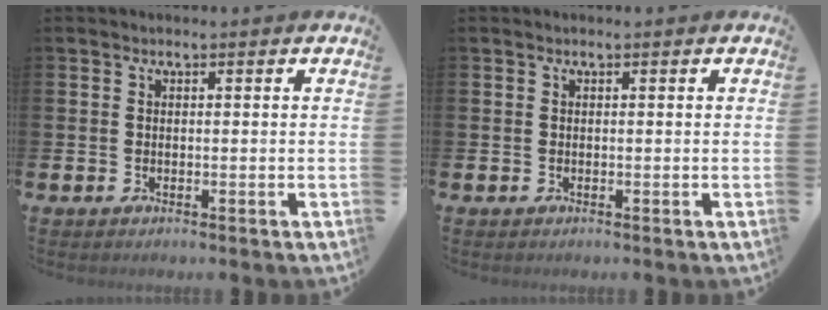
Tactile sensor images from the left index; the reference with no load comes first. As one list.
[{"total": 0.0}]